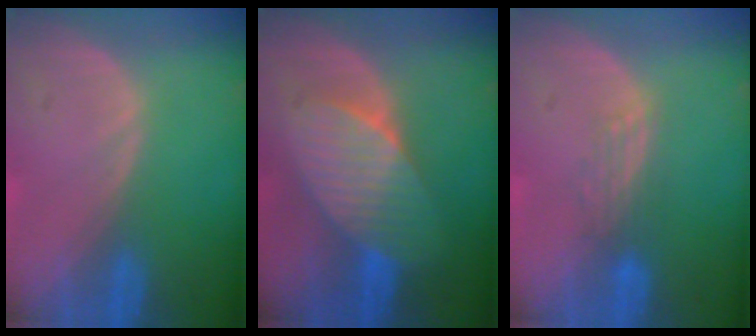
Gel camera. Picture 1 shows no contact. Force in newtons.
{"total": 7.2, "press": 7.0, "slide": 1.8}
{"total": 2.8, "press": 2.4, "slide": 1.4}